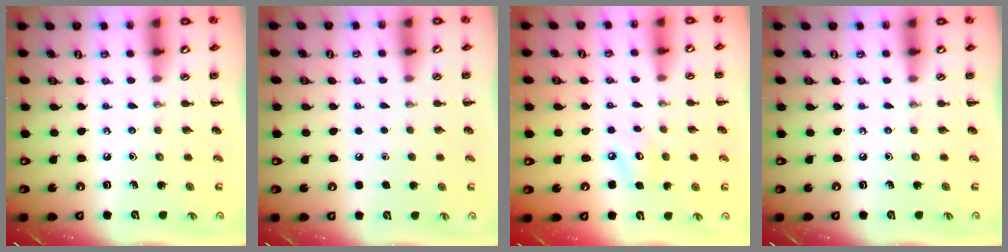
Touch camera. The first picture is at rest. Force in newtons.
{"total": 1.7, "press": 1.7, "slide": 0.1}
{"total": 4.7, "press": 4.7, "slide": 0.7}
{"total": 0.0}